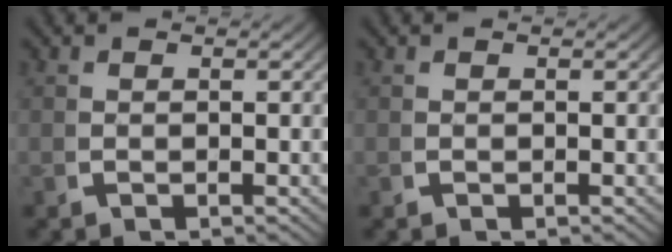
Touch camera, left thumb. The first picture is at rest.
{"total": 0.0}